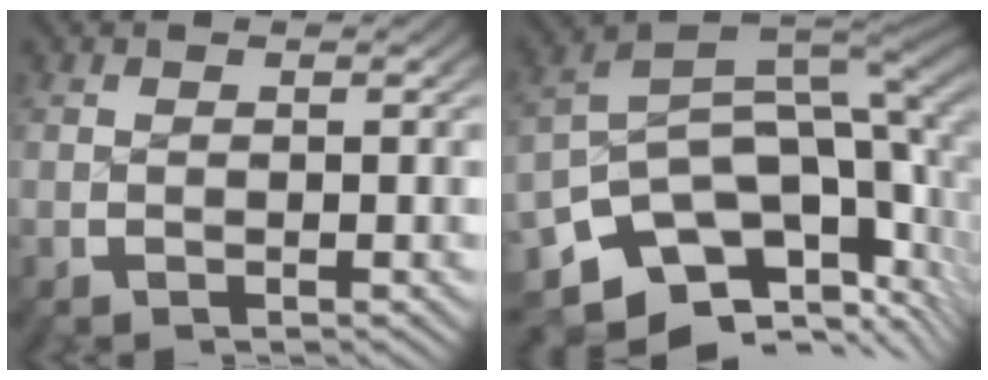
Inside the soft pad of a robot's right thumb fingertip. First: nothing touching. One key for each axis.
{"total": 17.8, "fx": -4.1, "fy": 11.8, "fz": 12.7, "tx": -0.229, "ty": -0.027, "tz": -0.066}